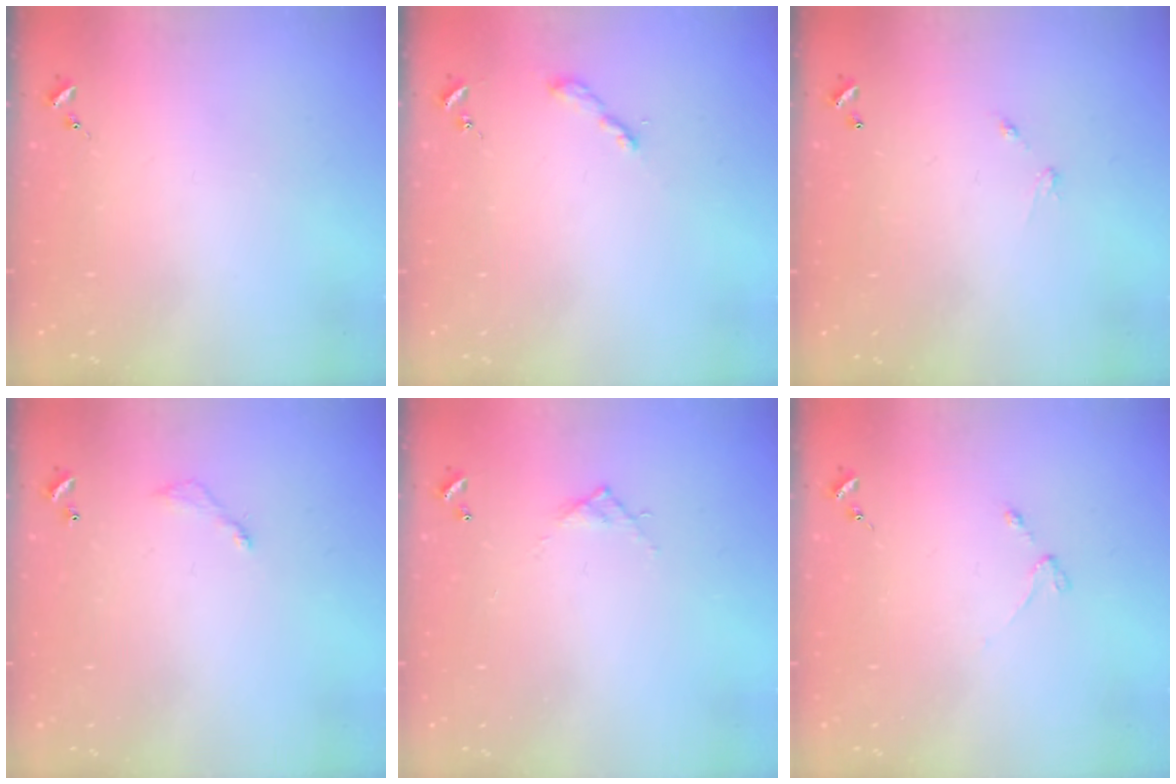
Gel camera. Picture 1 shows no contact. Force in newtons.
{"total": 2.2, "press": 2.2, "slide": 0.2}
{"total": 4.5, "press": 4.5, "slide": 0.3}
{"total": 3.8, "press": 3.8, "slide": 0.2}
{"total": 4.2, "press": 4.2, "slide": 0.2}
{"total": 3.0, "press": 2.9, "slide": 0.5}